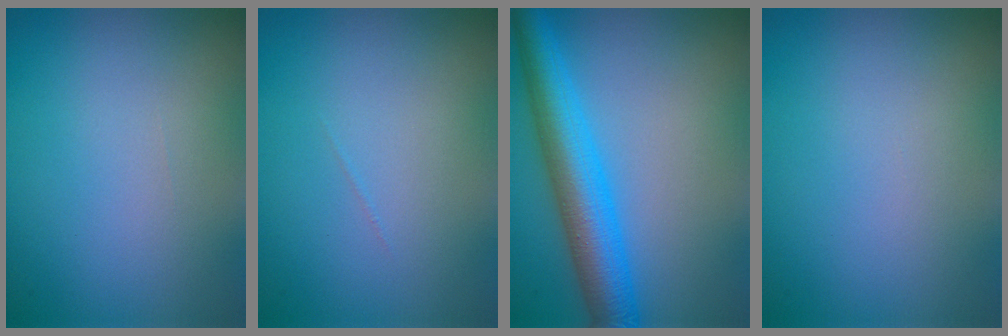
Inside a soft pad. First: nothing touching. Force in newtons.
{"total": 0.0}
{"total": 6.5, "press": 6.5, "slide": 0.2}
{"total": 0.0}